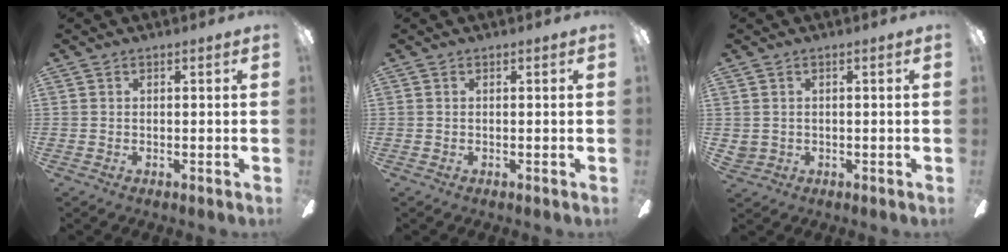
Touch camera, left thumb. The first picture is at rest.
{"total": 0.0}
{"total": 1.6, "force": [0.4, 1.5, 0.3], "torque": [-0.008, 0.004, 0.005]}